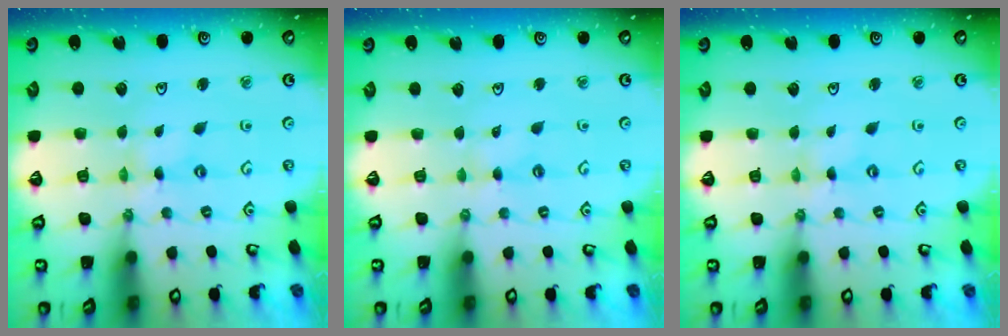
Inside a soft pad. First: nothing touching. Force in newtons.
{"total": 1.1, "press": 1.1, "slide": 0.3}
{"total": 0.0}